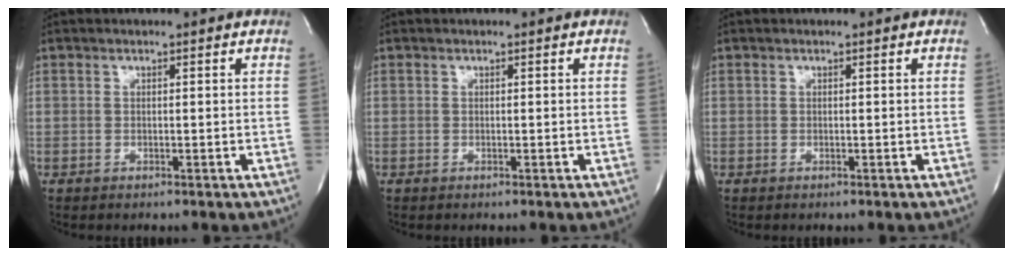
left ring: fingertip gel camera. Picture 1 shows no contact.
{"total": 0.0}
{"total": 0.0}